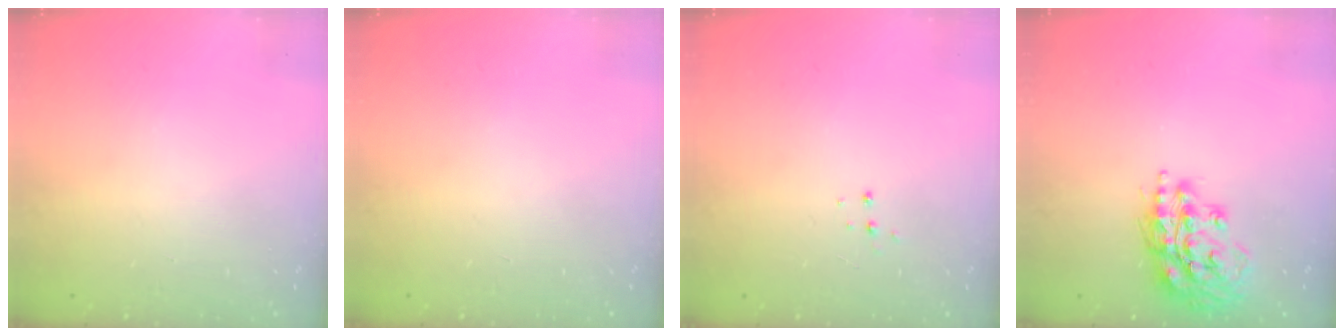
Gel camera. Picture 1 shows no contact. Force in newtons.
{"total": 0.0}
{"total": 5.2, "press": 5.2, "slide": 0.3}
{"total": 15.3, "press": 15.2, "slide": 1.9}